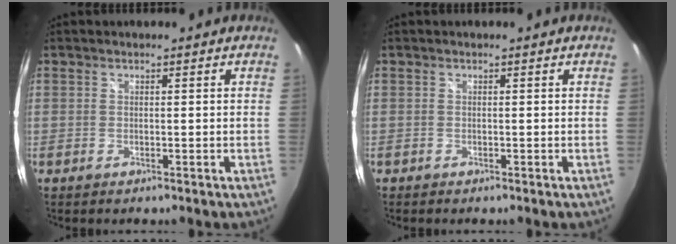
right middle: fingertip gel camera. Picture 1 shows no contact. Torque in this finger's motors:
{"motor_torque": [0.03, -0.06, 0.00, 0.00]}